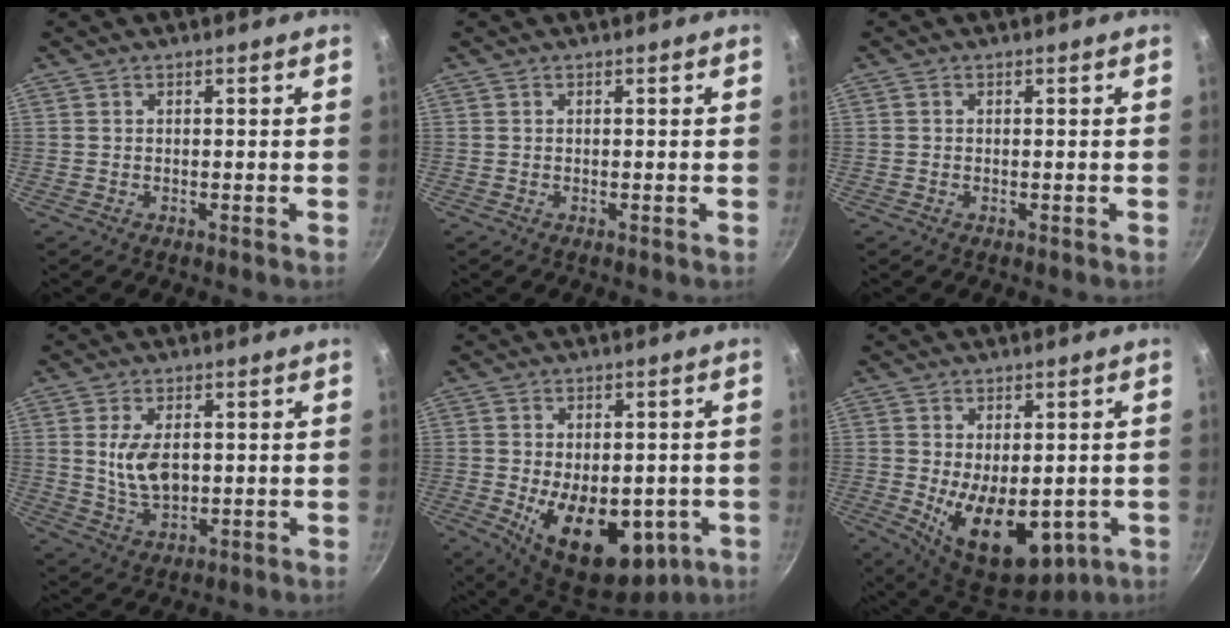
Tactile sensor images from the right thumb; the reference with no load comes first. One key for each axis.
{"total": 0.0}
{"total": 0.0}
{"total": 8.2, "fx": 1.1, "fy": 4.7, "fz": 6.6, "tx": -0.114, "ty": -0.014, "tz": 0.026}
{"total": 18.1, "fx": -4.5, "fy": 10.7, "fz": 13.9, "tx": -0.171, "ty": -0.013, "tz": -0.045}
{"total": 15.6, "fx": -2.9, "fy": 9.1, "fz": 12.4, "tx": -0.166, "ty": -0.024, "tz": -0.018}